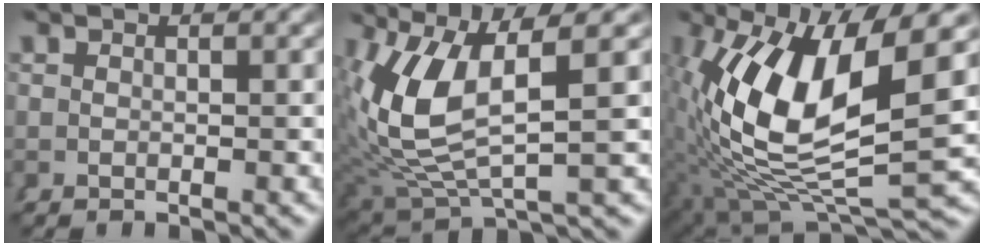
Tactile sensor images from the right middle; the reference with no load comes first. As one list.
[{"total": 8.5, "force": [1.2, 4.5, 7.2], "torque": [-0.148, -0.012, 0.036]}, {"total": 17.0, "force": [1.0, 8.8, 14.5], "torque": [-0.246, -0.020, 0.038]}]